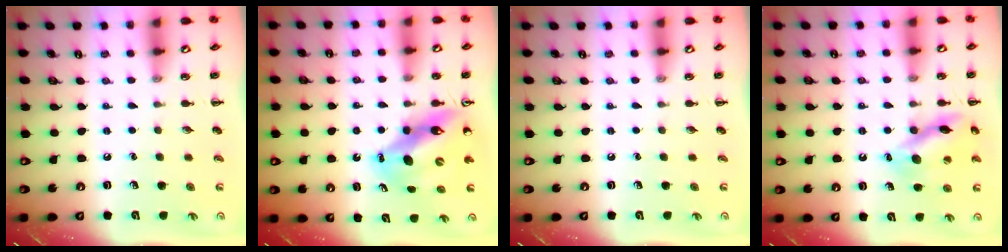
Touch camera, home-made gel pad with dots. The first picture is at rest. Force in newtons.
{"total": 12.3, "press": 11.7, "slide": 3.6}
{"total": 0.0}
{"total": 14.3, "press": 14.2, "slide": 1.2}